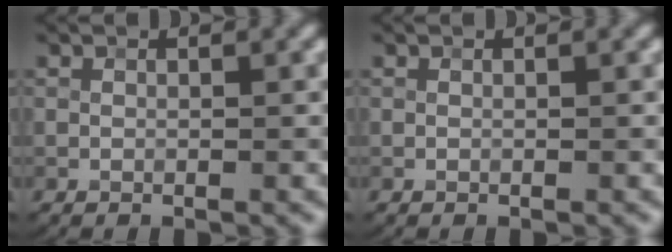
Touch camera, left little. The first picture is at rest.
{"total": 0.0}